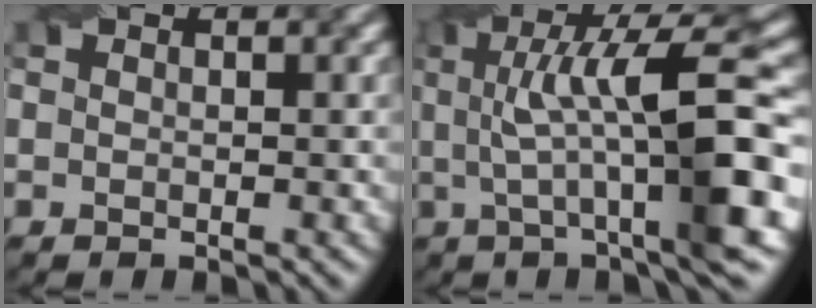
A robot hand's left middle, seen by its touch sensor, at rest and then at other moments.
{"total": 12.0, "force": [1.0, 2.5, 11.7], "torque": [-0.174, 0.015, 0.016]}